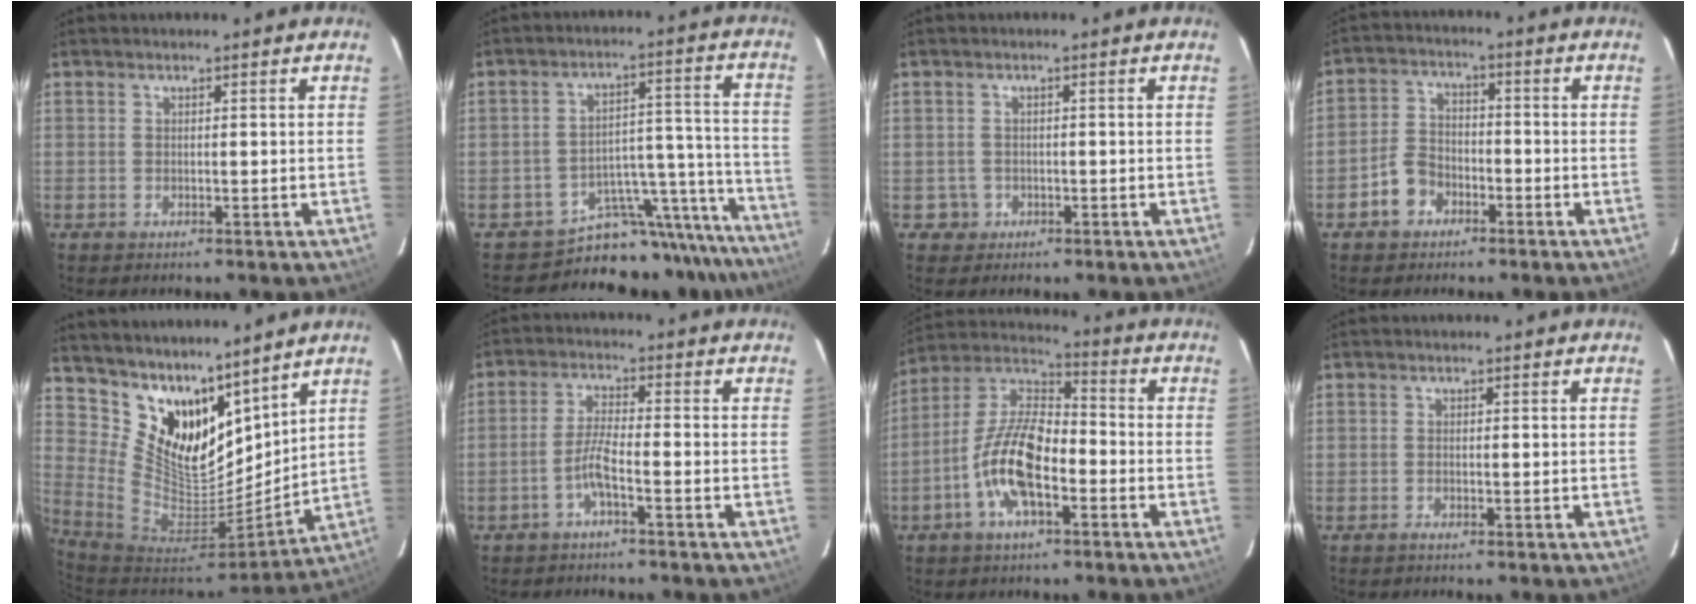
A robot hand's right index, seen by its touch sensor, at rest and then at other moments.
{"total": 16.6, "force": [-15.9, 4.7, -0.3], "torque": [0.029, 0.077, -0.234]}
{"total": 2.7, "force": [-0.7, 2.6, 0.0], "torque": [0.000, 0.012, -0.004]}
{"total": 6.1, "force": [-3.4, 4.6, 2.0], "torque": [-0.049, 0.019, -0.057]}
{"total": 15.7, "force": [12.3, 7.8, 5.9], "torque": [-0.133, -0.014, 0.242]}
{"total": 3.9, "force": [-2.3, 0.1, 3.2], "torque": [-0.075, 0.007, -0.046]}
{"total": 13.4, "force": [-5.2, 5.5, 11.0], "torque": [-0.231, 0.004, -0.102]}
{"total": 0.6, "force": [-0.4, 0.0, 0.4], "torque": [-0.007, 0.001, -0.010]}